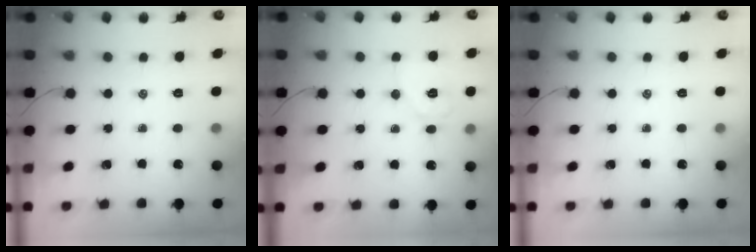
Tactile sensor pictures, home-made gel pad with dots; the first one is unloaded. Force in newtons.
{"total": 8.1, "press": 8.1, "slide": 0.9}
{"total": 0.0}